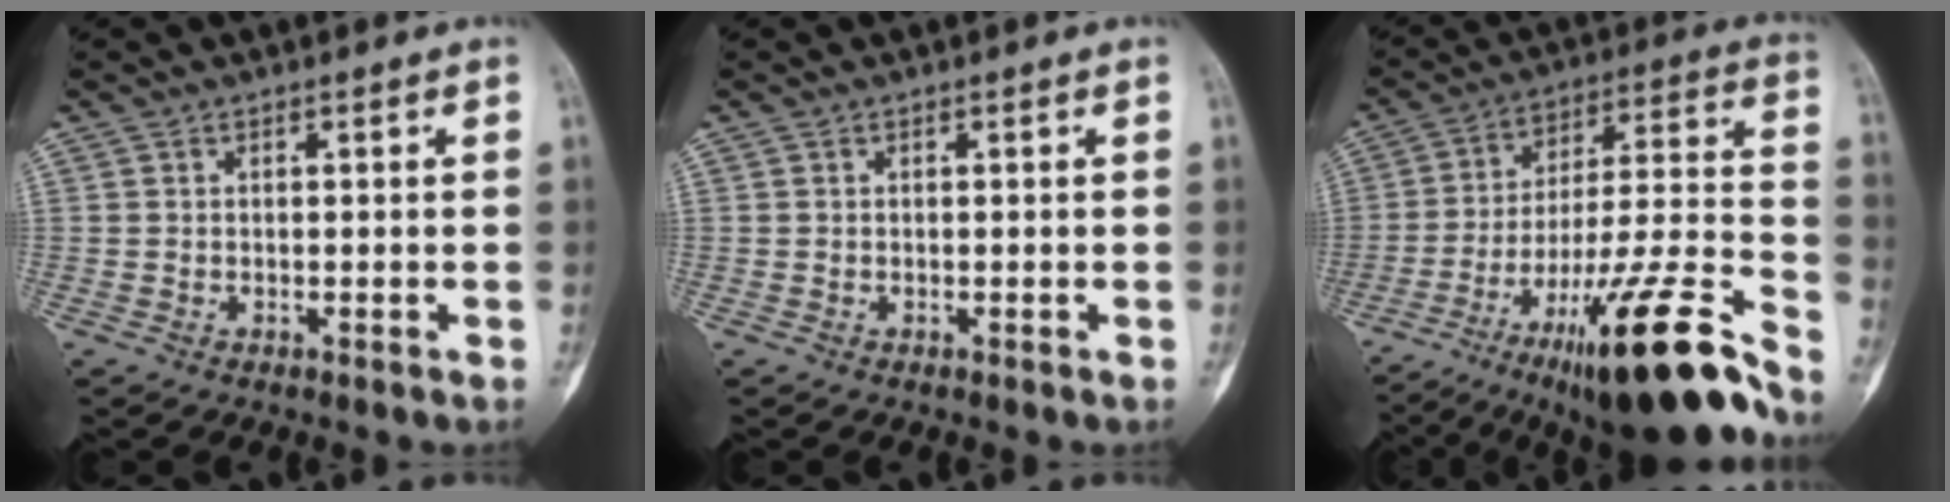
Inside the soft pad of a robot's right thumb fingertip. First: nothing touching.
{"total": 0.0}
{"total": 26.1, "force": [-17.4, 3.7, 19.1], "torque": [-0.253, 0.083, -0.278]}